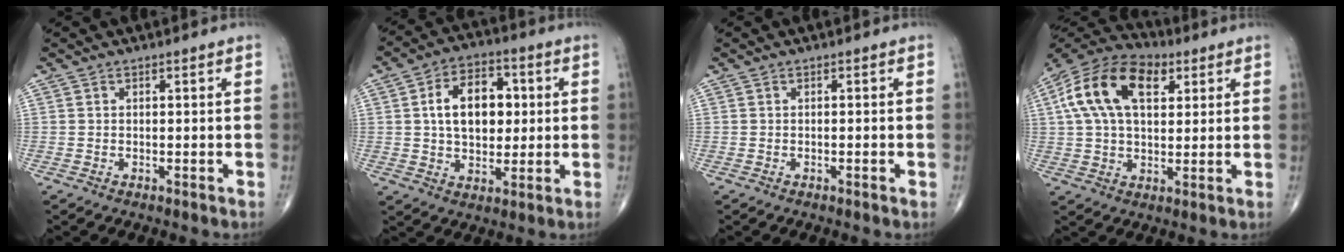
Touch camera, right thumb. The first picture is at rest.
{"total": 12.7, "force": [1.9, 8.2, 9.5], "torque": [-0.123, 0.010, 0.028]}
{"total": 0.7, "force": [-0.3, 0.0, 0.6], "torque": [-0.011, -0.001, -0.003]}
{"total": 17.4, "force": [5.5, 10.3, 12.9], "torque": [-0.226, 0.014, 0.088]}